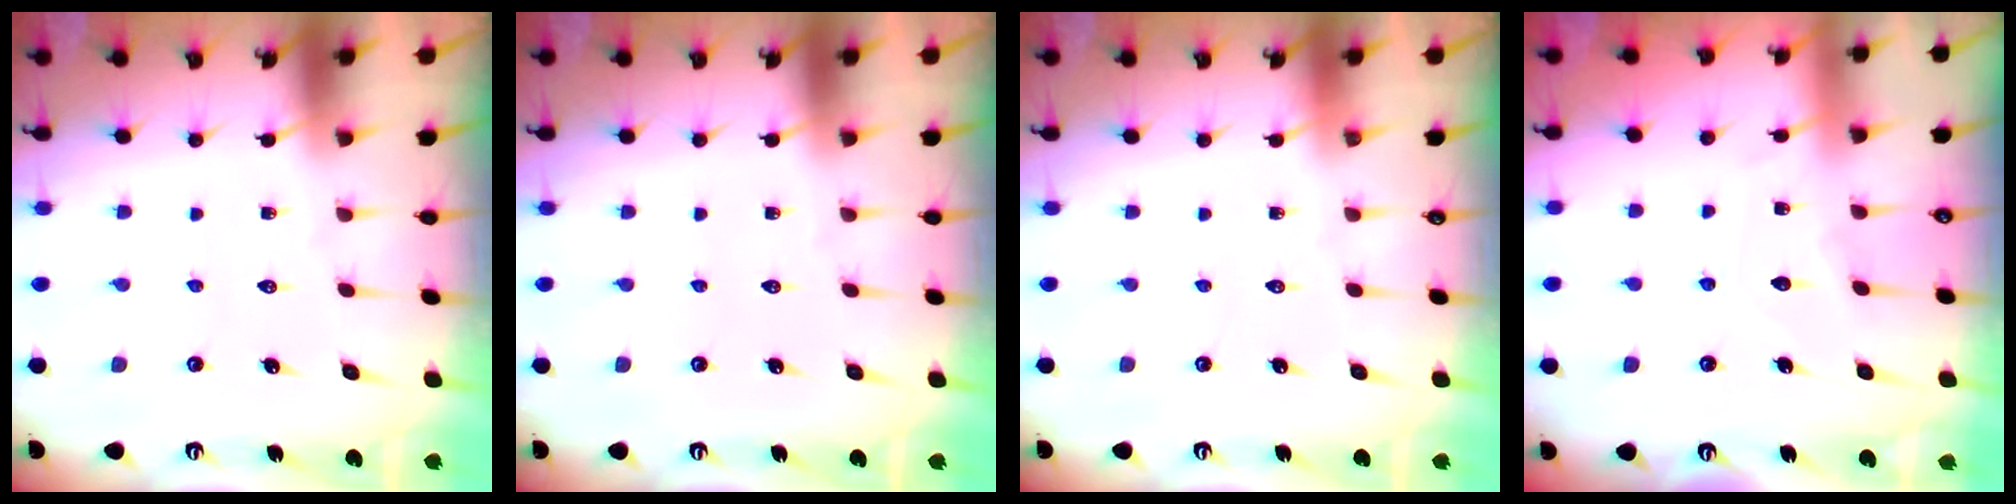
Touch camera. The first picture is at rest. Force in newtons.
{"total": 0.0}
{"total": 0.0}
{"total": 6.6, "press": 6.6, "slide": 0.7}